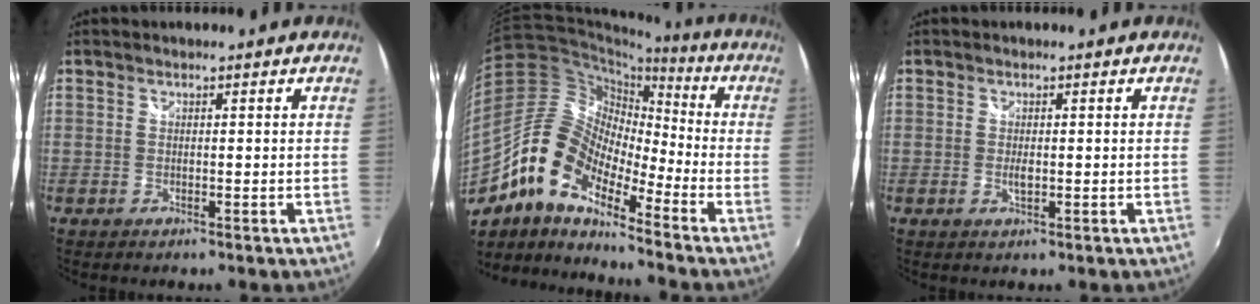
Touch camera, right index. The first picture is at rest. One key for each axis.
{"total": 14.6, "fx": -9.2, "fy": 6.0, "fz": 9.6, "tx": -0.164, "ty": 0.012, "tz": -0.195}
{"total": 1.4, "fx": -0.2, "fy": 0.6, "fz": 1.3, "tx": -0.022, "ty": -0.001, "tz": -0.003}